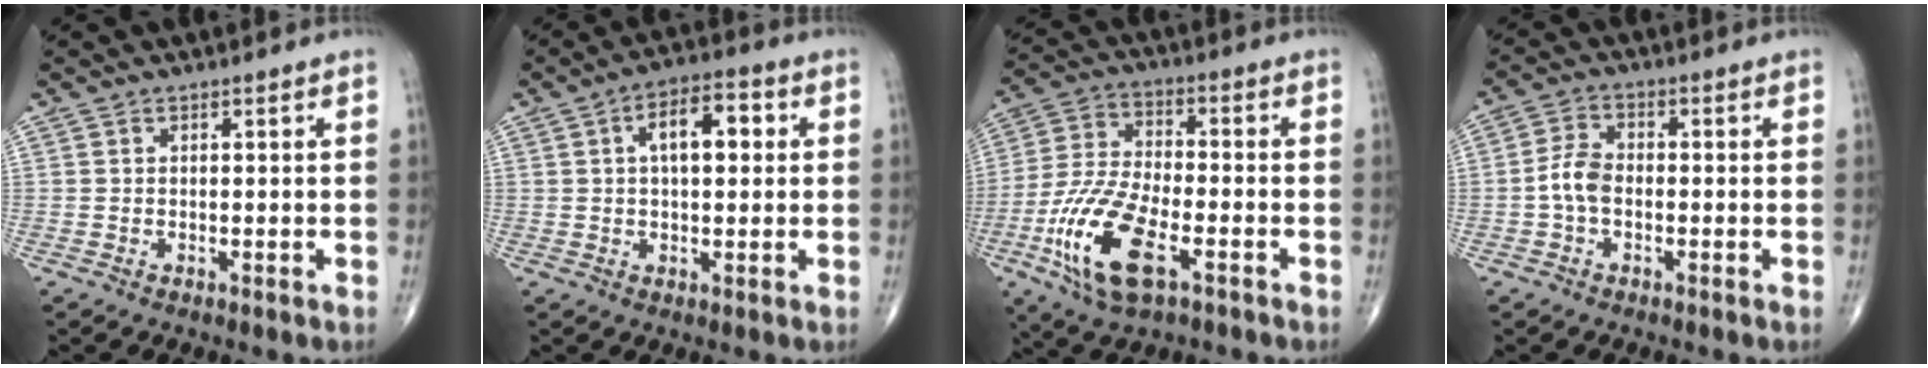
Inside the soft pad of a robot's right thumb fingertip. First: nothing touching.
{"total": 8.8, "force": [1.8, 4.3, 7.4], "torque": [-0.096, 0.017, 0.020]}
{"total": 16.1, "force": [-6.6, 6.8, 13.0], "torque": [-0.271, 0.013, -0.122]}
{"total": 4.6, "force": [-1.1, 2.8, 3.5], "torque": [-0.070, 0.017, -0.028]}